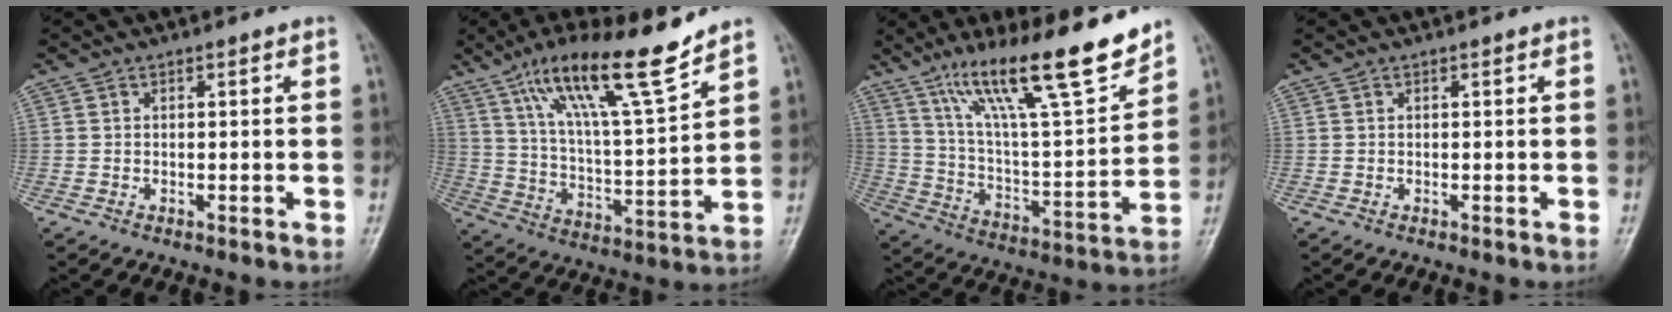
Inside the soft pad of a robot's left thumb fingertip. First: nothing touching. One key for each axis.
{"total": 17.2, "fx": 12.0, "fy": 2.4, "fz": 12.2, "tx": -0.198, "ty": -0.059, "tz": 0.214}
{"total": 21.2, "fx": 15.0, "fy": 3.5, "fz": 14.6, "tx": -0.219, "ty": -0.070, "tz": 0.260}
{"total": 0.0}